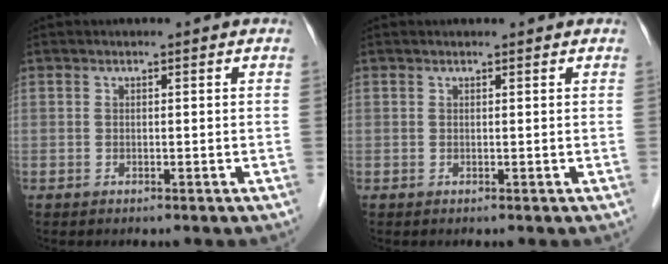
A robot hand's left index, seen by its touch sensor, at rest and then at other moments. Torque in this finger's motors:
{"motor_torque": [0.05, -0.12, -0.07, 0.00]}